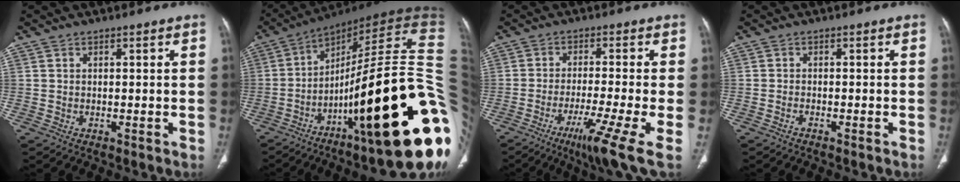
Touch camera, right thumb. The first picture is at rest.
{"total": 38.6, "force": [-8.2, 8.9, 36.7], "torque": [-0.454, 0.040, -0.126]}
{"total": 10.6, "force": [-4.7, -0.1, 9.5], "torque": [-0.171, -0.008, -0.079]}
{"total": 0.7, "force": [-0.6, 0.2, 0.2], "torque": [-0.009, 0.006, -0.009]}